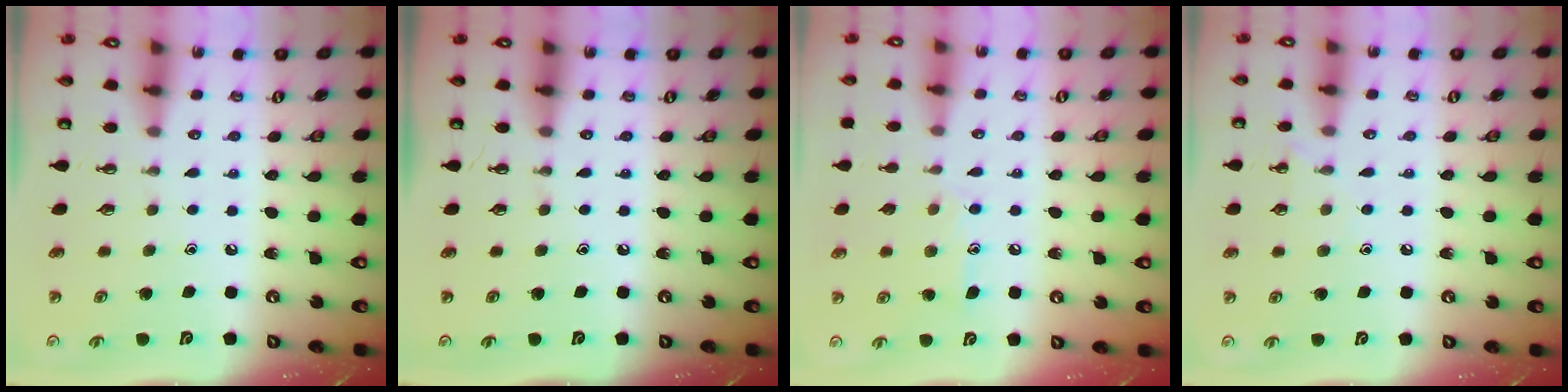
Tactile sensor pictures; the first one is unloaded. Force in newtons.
{"total": 0.0}
{"total": 9.0, "press": 9.0, "slide": 0.6}
{"total": 5.7, "press": 5.7, "slide": 0.8}